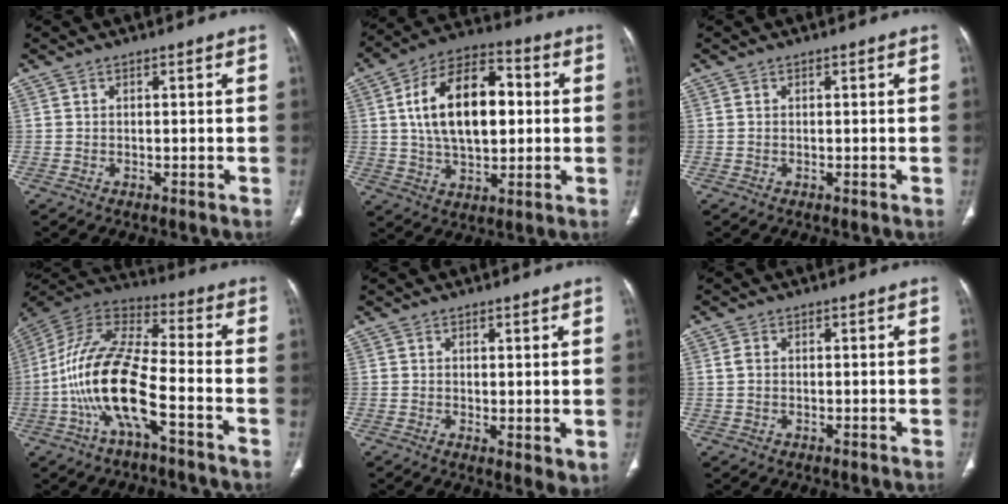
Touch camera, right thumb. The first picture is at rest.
{"total": 18.4, "force": [2.4, 10.4, 14.9], "torque": [-0.235, 0.018, 0.038]}
{"total": 0.0}
{"total": 17.5, "force": [-5.9, 5.9, 15.4], "torque": [-0.316, 0.053, -0.114]}
{"total": 3.6, "force": [0.4, 1.6, 3.2], "torque": [-0.048, -0.016, 0.011]}
{"total": 1.6, "force": [0.1, 1.1, 1.1], "torque": [-0.031, 0.001, 0.003]}